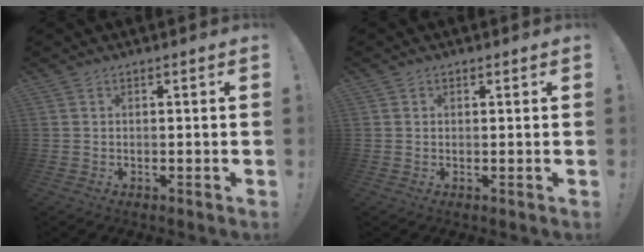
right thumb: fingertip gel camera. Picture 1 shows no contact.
{"total": 0.9, "force": [0.6, 0.7, 0.1], "torque": [0.004, -0.001, 0.010]}